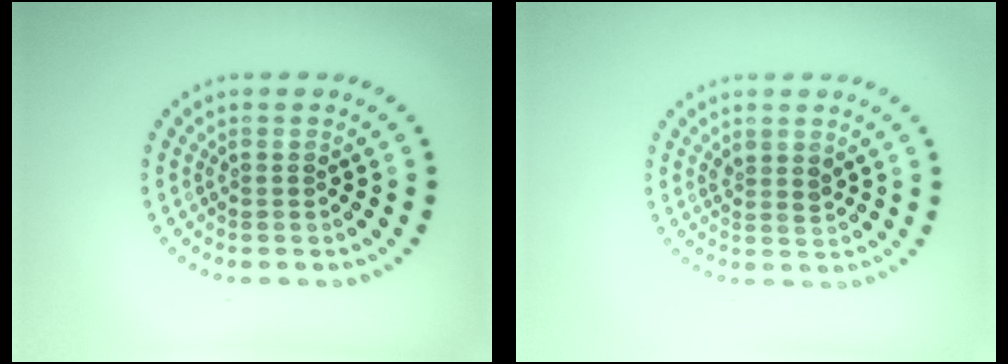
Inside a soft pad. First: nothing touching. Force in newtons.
{"total": 1.3, "press": 1.1, "slide": 0.7}